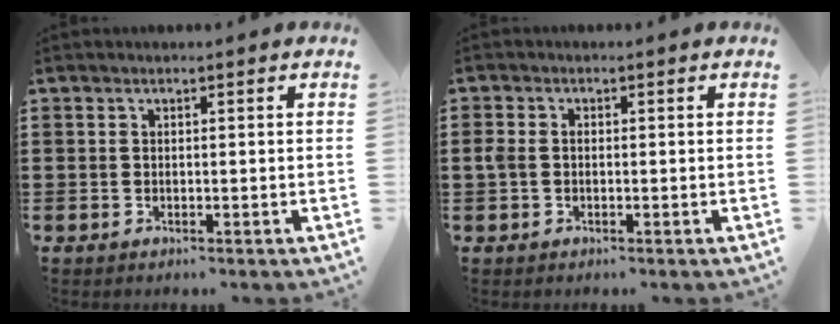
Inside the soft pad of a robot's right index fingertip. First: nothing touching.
{"total": 1.6, "force": [-0.2, 1.2, 1.1], "torque": [-0.029, 0.003, -0.006]}